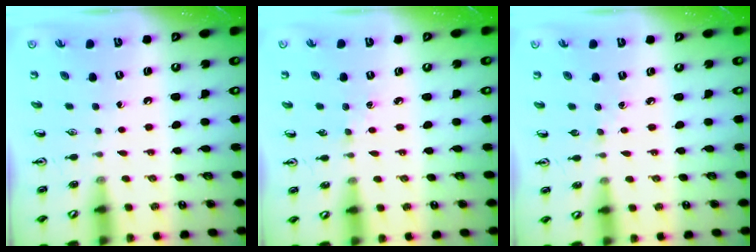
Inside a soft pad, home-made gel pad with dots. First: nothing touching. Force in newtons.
{"total": 2.7, "press": 2.7, "slide": 0.4}
{"total": 2.9, "press": 2.9, "slide": 0.4}